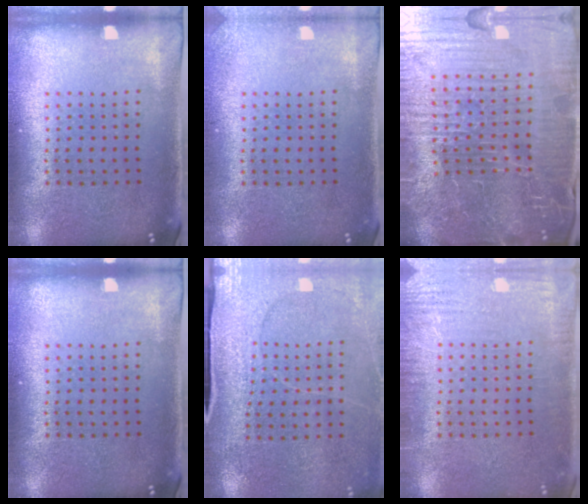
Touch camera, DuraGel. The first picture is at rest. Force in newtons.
{"total": 1.1, "press": 1.1, "slide": 0.1}
{"total": 7.3, "press": 6.6, "slide": 3.3}
{"total": 0.0}
{"total": 2.9, "press": 2.9, "slide": 0.4}
{"total": 2.9, "press": 2.9, "slide": 0.4}